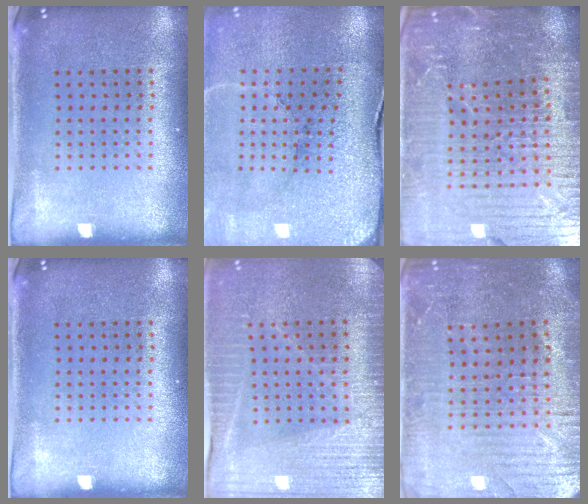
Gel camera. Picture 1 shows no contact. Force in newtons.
{"total": 3.7, "press": 3.6, "slide": 0.7}
{"total": 5.8, "press": 5.2, "slide": 2.6}
{"total": 0.0}
{"total": 3.5, "press": 3.3, "slide": 1.3}
{"total": 1.8, "press": 1.8, "slide": 0.5}